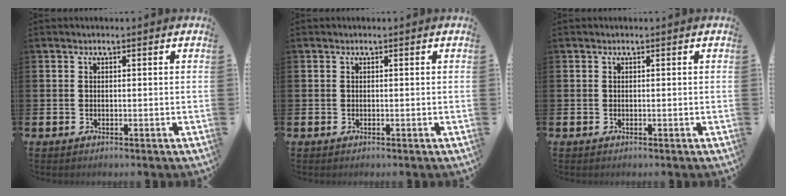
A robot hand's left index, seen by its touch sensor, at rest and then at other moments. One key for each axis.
{"total": 0.0}
{"total": 0.0}